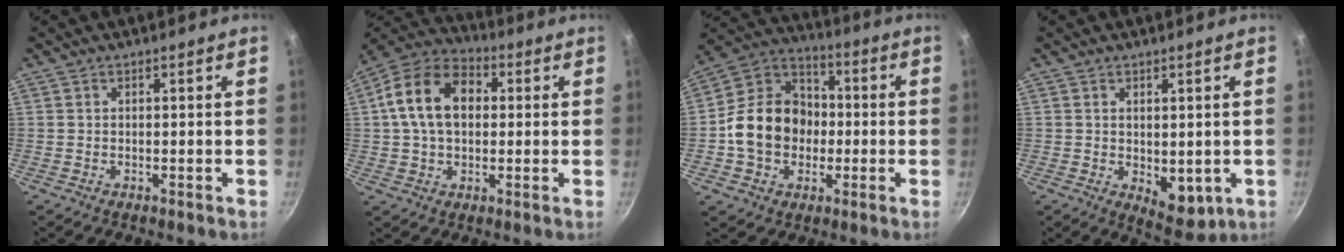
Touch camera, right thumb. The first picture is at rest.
{"total": 15.0, "force": [2.2, 10.4, 10.6], "torque": [-0.160, 0.025, 0.020]}
{"total": 16.4, "force": [-1.7, 13.4, 9.2], "torque": [-0.126, 0.039, -0.042]}
{"total": 6.6, "force": [-0.5, 4.0, 5.3], "torque": [-0.056, -0.018, 0.005]}